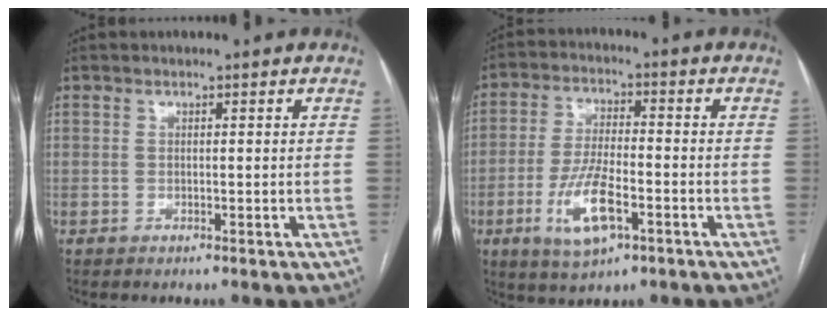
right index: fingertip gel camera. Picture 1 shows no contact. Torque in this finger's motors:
{"motor_torque": [0.73, -0.39, 0.18, 0.00]}